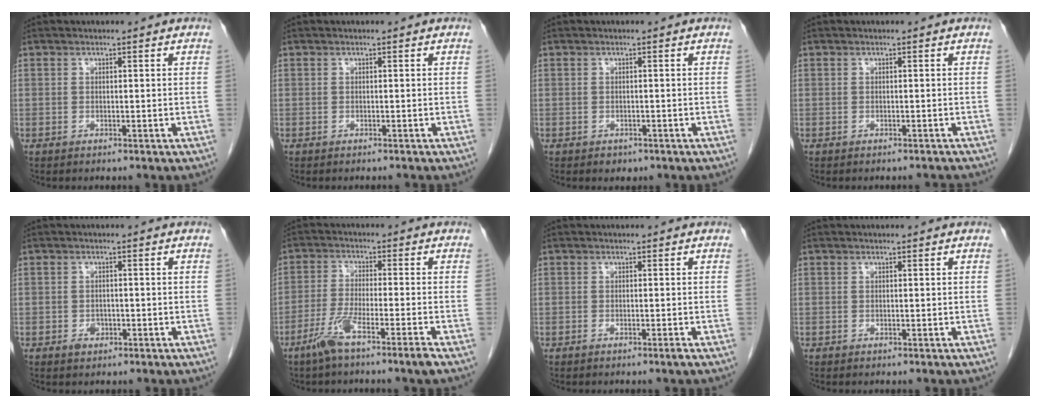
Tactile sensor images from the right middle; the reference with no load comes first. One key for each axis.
{"total": 0.7, "fx": -0.7, "fy": -0.1, "fz": 0.1, "tx": -0.003, "ty": -0.001, "tz": -0.011}
{"total": 1.3, "fx": -0.8, "fy": 0.9, "fz": 0.5, "tx": -0.008, "ty": 0.001, "tz": -0.005}
{"total": 1.3, "fx": -1.2, "fy": 0.1, "fz": 0.1, "tx": -0.005, "ty": -0.003, "tz": -0.016}
{"total": 1.7, "fx": -0.8, "fy": 1.3, "fz": 0.9, "tx": -0.012, "ty": 0.004, "tz": -0.008}
{"total": 6.5, "fx": -4.2, "fy": -0.6, "fz": 4.9, "tx": -0.093, "ty": -0.012, "tz": -0.086}
{"total": 0.8, "fx": -0.5, "fy": -0.2, "fz": 0.5, "tx": -0.008, "ty": 0.001, "tz": -0.011}
{"total": 0.0}